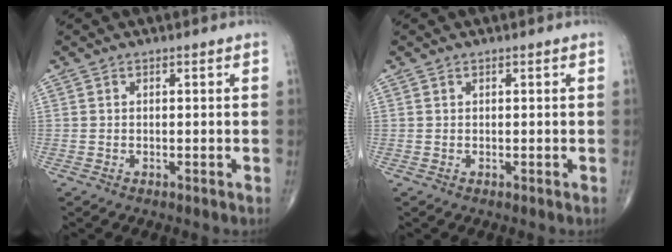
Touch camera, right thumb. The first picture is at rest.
{"total": 0.0}